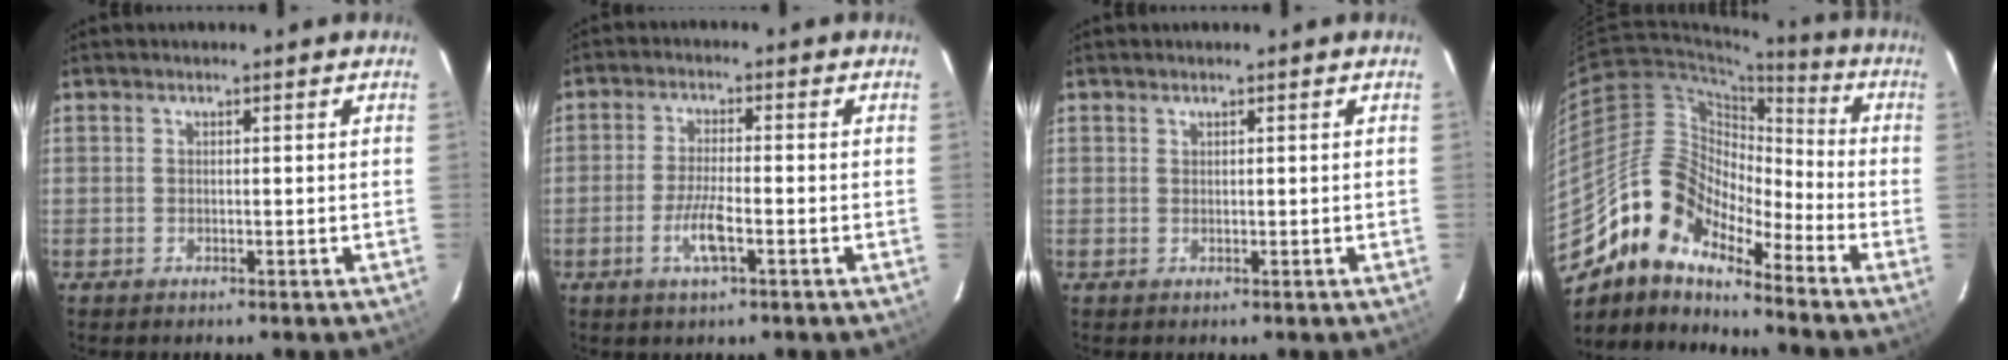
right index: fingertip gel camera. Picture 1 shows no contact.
{"total": 5.3, "force": [-2.3, 0.8, 4.7], "torque": [-0.098, -0.004, -0.046]}
{"total": 0.0}
{"total": 14.6, "force": [-11.6, 5.6, 6.9], "torque": [-0.111, 0.008, -0.239]}